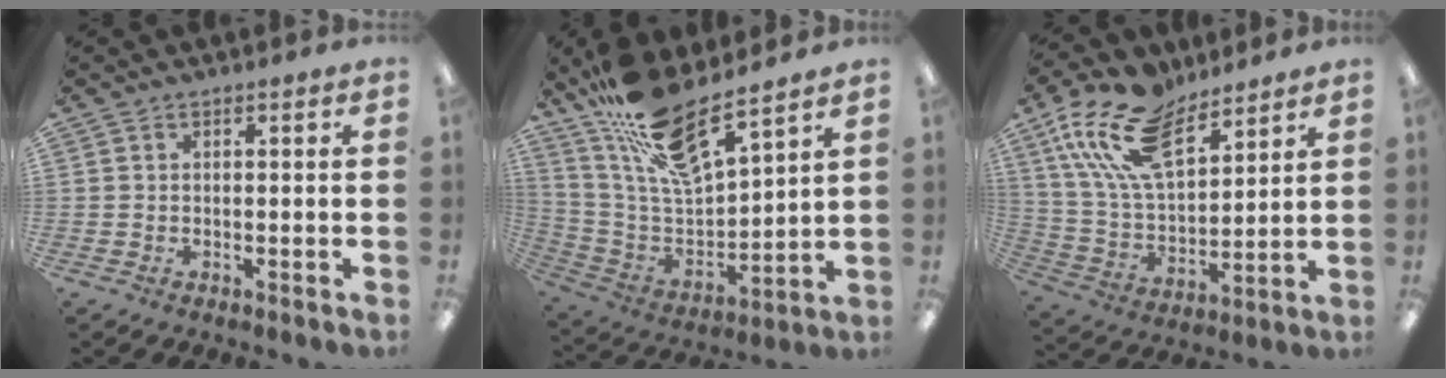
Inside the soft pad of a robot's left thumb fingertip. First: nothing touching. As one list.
[{"total": 16.2, "force": [13.3, 2.9, 8.7], "torque": [-0.186, -0.096, 0.233]}, {"total": 19.3, "force": [12.2, 9.6, 11.5], "torque": [-0.239, -0.050, 0.222]}]